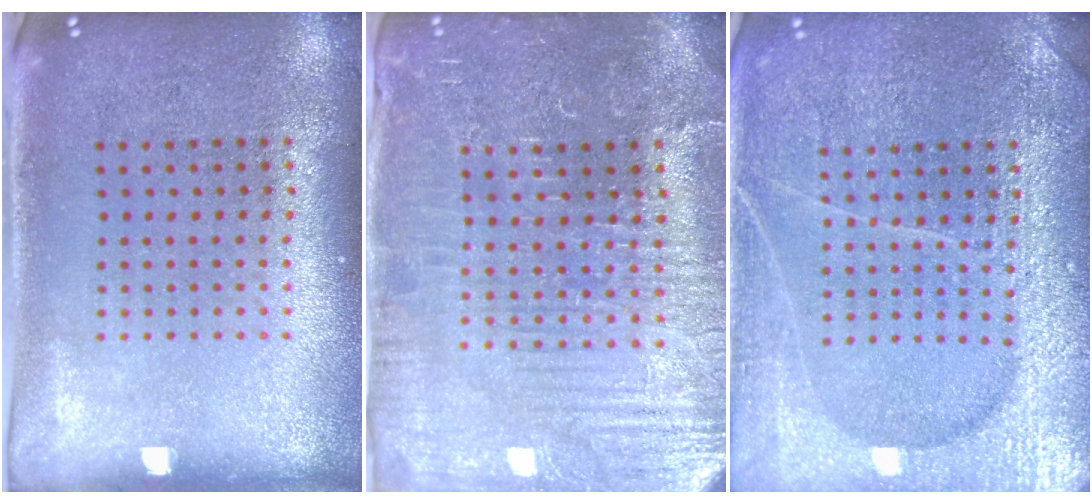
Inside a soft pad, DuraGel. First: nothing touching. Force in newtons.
{"total": 4.4, "press": 4.2, "slide": 1.2}
{"total": 6.6, "press": 6.5, "slide": 0.8}